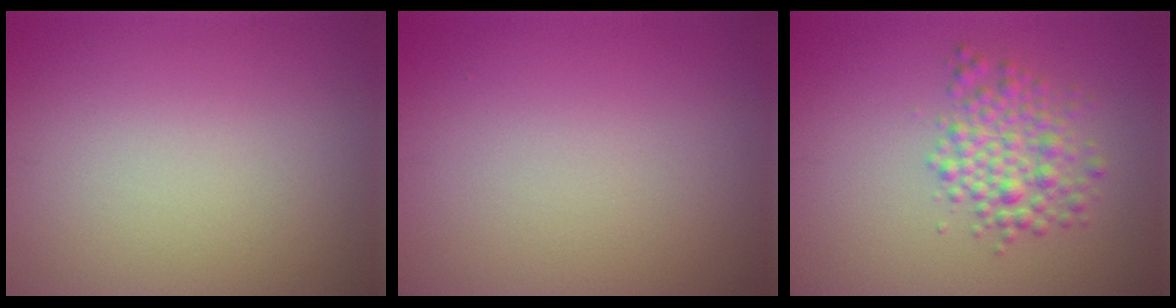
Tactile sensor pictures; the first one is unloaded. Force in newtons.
{"total": 0.0}
{"total": 3.8, "press": 3.8, "slide": 0.0}